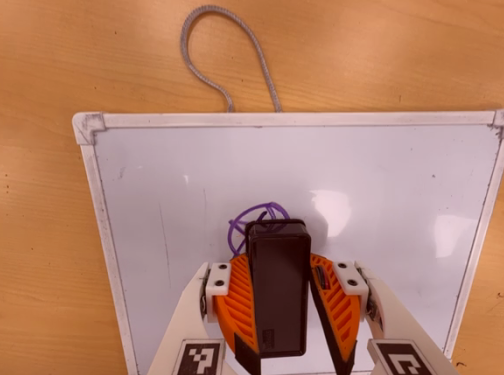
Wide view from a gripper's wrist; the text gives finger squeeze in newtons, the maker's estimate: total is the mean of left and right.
{"total": 12.1, "left": 13.8, "right": 10.5}